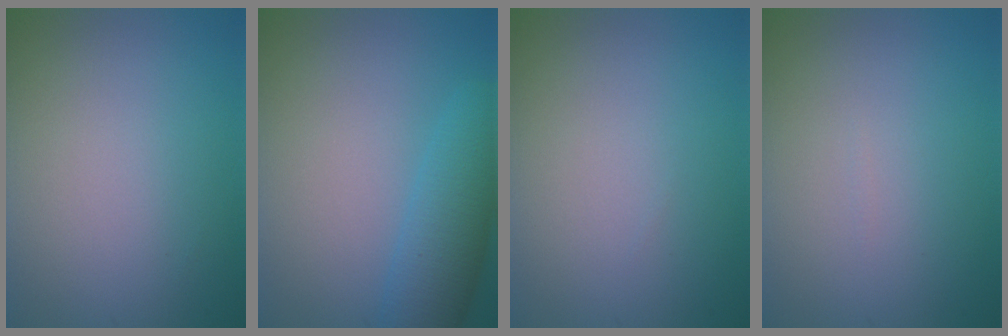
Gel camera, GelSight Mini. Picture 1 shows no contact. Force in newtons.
{"total": 5.1, "press": 5.1, "slide": 0.2}
{"total": 0.0}
{"total": 0.0}